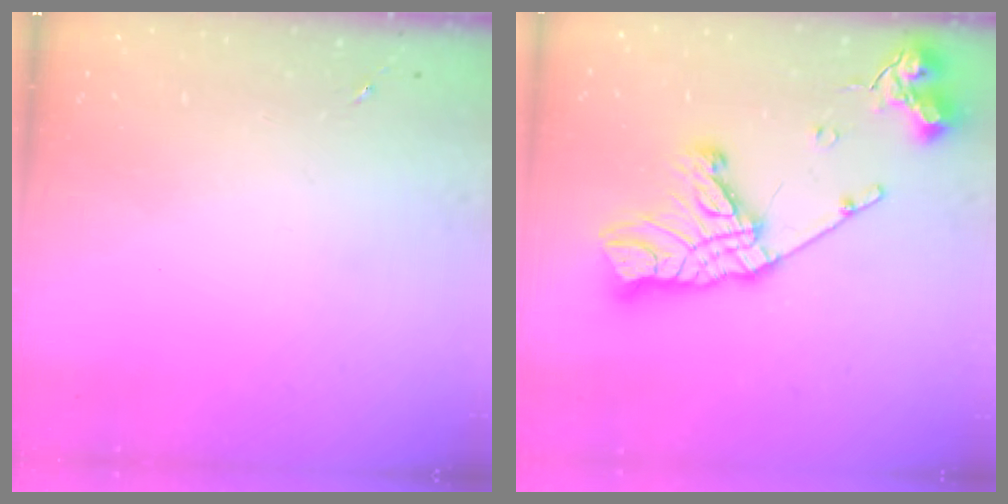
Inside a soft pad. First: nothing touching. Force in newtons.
{"total": 20.7, "press": 20.6, "slide": 1.9}